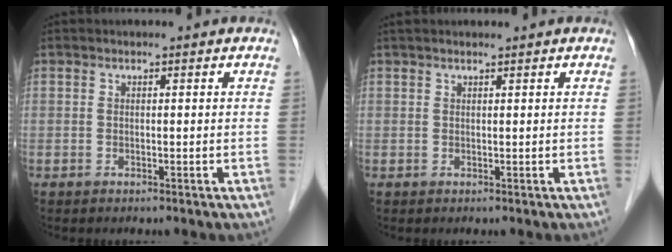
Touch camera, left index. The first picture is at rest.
{"total": 2.3, "force": [2.0, 0.1, 1.2], "torque": [-0.013, 0.025, 0.032]}